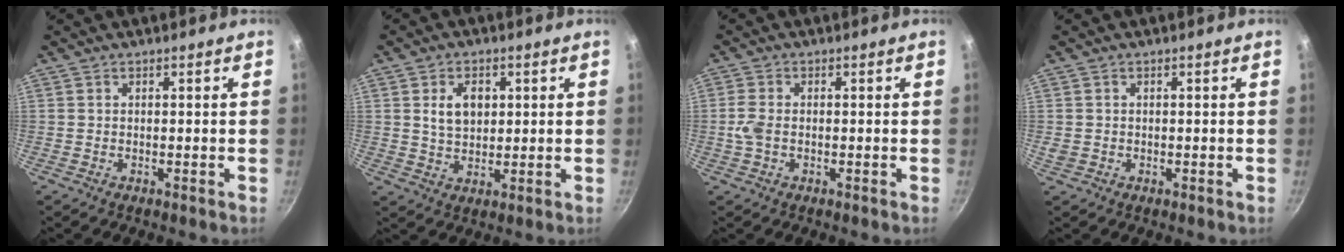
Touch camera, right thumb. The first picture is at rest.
{"total": 6.1, "force": [1.7, 4.1, 4.2], "torque": [-0.056, -0.008, 0.032]}
{"total": 3.3, "force": [-0.4, 2.0, 2.6], "torque": [-0.069, 0.004, -0.011]}
{"total": 1.3, "force": [-0.1, 1.2, 0.5], "torque": [-0.010, 0.003, 0.002]}